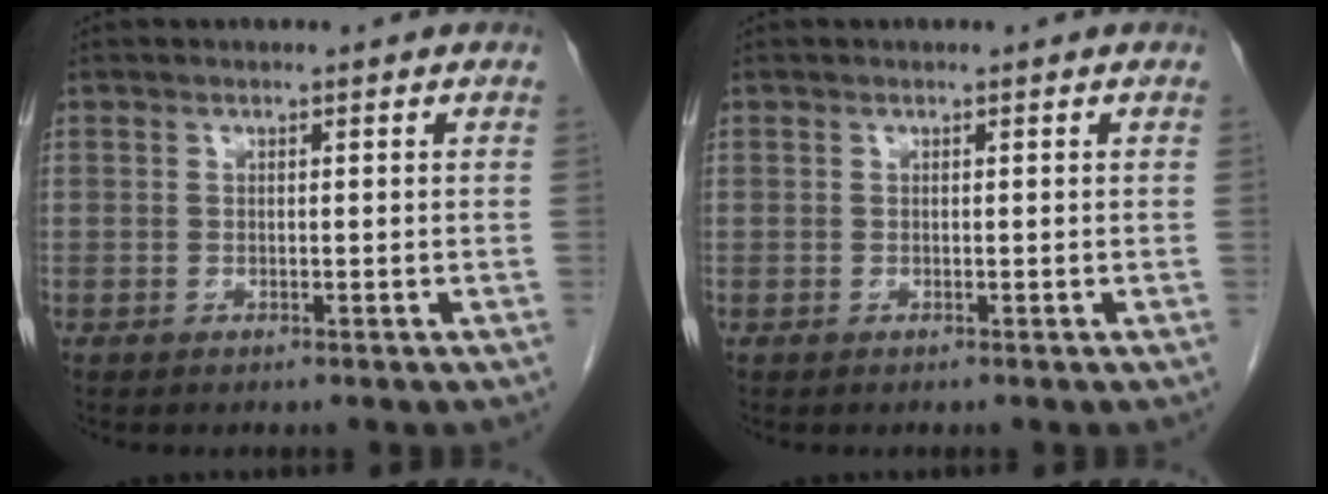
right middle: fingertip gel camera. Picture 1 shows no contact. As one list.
[{"total": 0.0}]